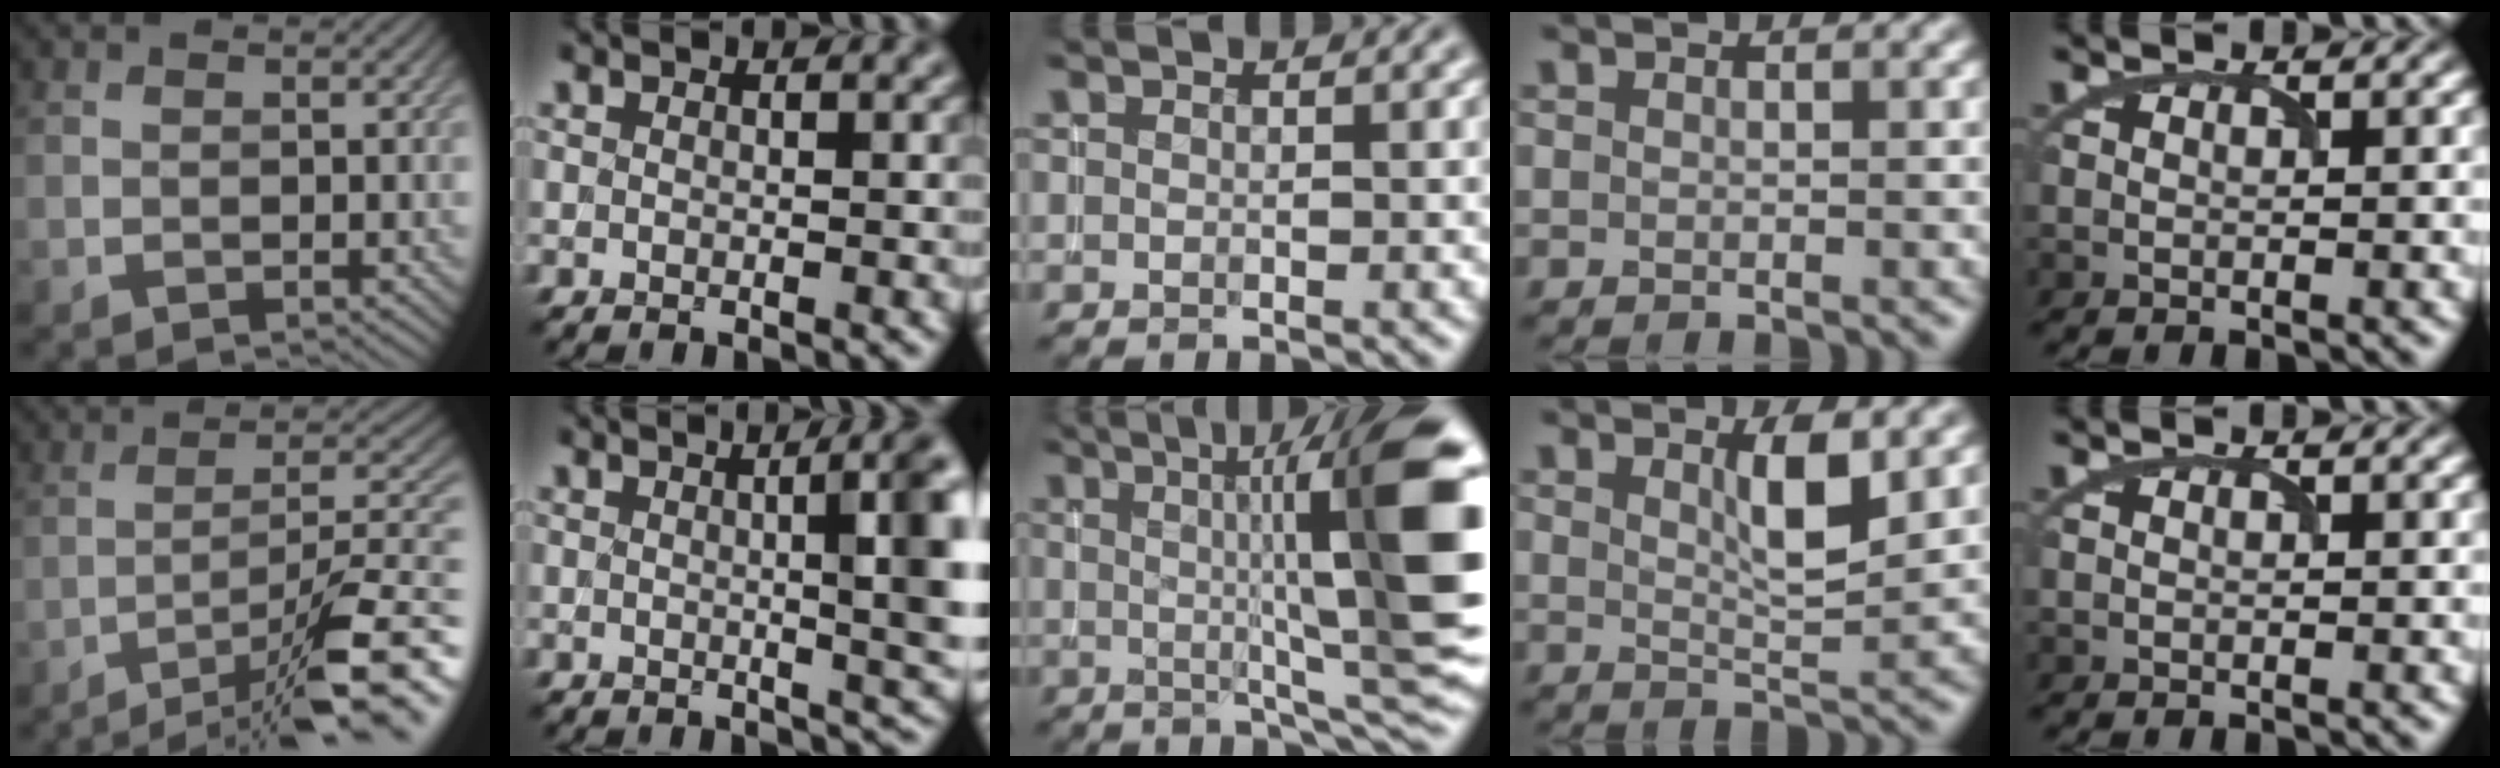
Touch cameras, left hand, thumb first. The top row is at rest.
{"thumb": {"total": 14.9, "force": [-9.4, 3.3, 11.2], "torque": [-0.161, 0.010, -0.144]}, "index": {"total": 9.2, "force": [0.9, 2.7, 8.8], "torque": [-0.073, 0.015, 0.004]}, "middle": {"total": 13.6, "force": [2.1, 2.7, 13.2], "torque": [-0.158, 0.001, 0.029]}, "ring": {"total": 3.6, "force": [1.5, 0.8, 3.2], "torque": [-0.052, -0.007, 0.026]}}